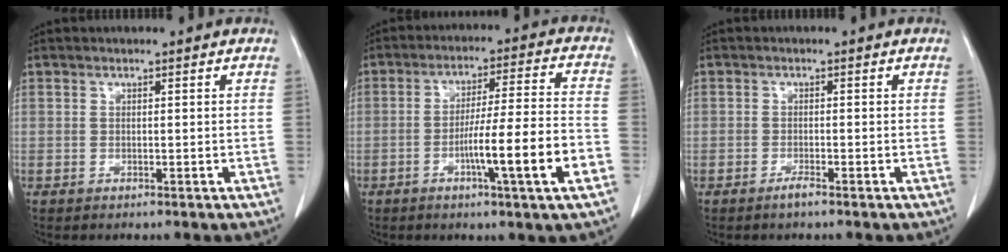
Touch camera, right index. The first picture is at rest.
{"total": 12.3, "force": [-4.3, -0.6, 11.5], "torque": [-0.186, 0.000, -0.070]}
{"total": 1.2, "force": [-1.0, 0.1, 0.6], "torque": [-0.013, 0.000, -0.018]}